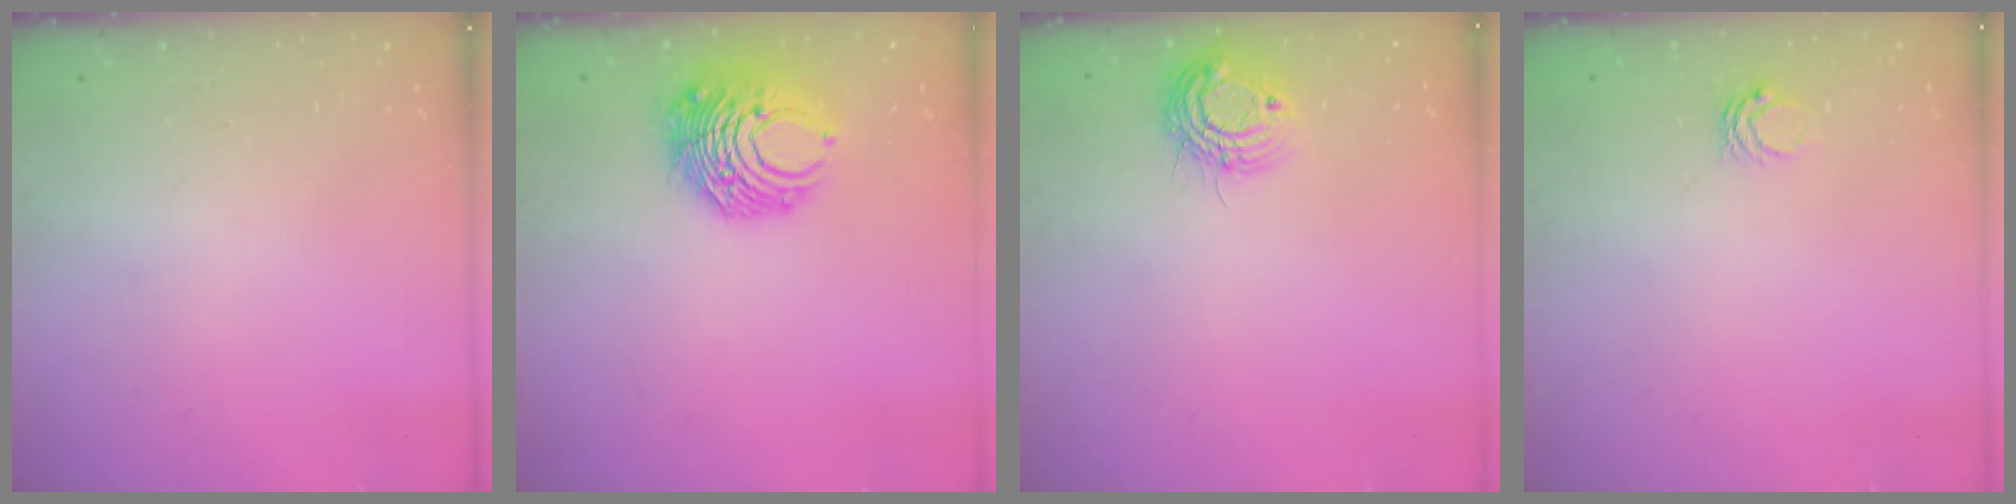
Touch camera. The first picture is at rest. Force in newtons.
{"total": 10.4, "press": 10.4, "slide": 0.6}
{"total": 11.0, "press": 11.0, "slide": 1.0}
{"total": 3.5, "press": 3.4, "slide": 0.5}